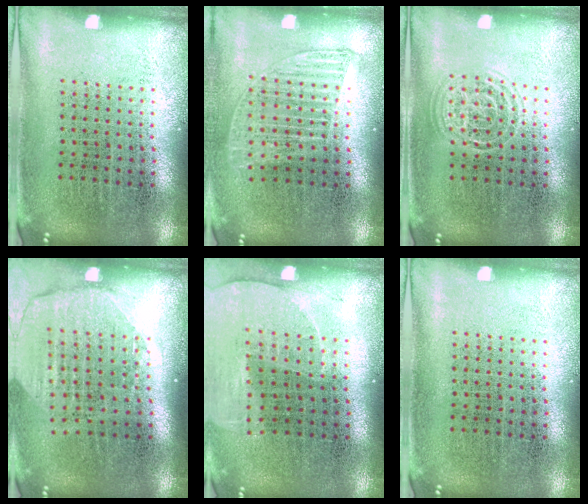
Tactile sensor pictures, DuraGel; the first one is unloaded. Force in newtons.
{"total": 1.2, "press": 1.1, "slide": 0.6}
{"total": 1.5, "press": 1.4, "slide": 0.1}
{"total": 2.0, "press": 1.7, "slide": 1.0}
{"total": 1.3, "press": 1.3, "slide": 0.4}
{"total": 0.0}